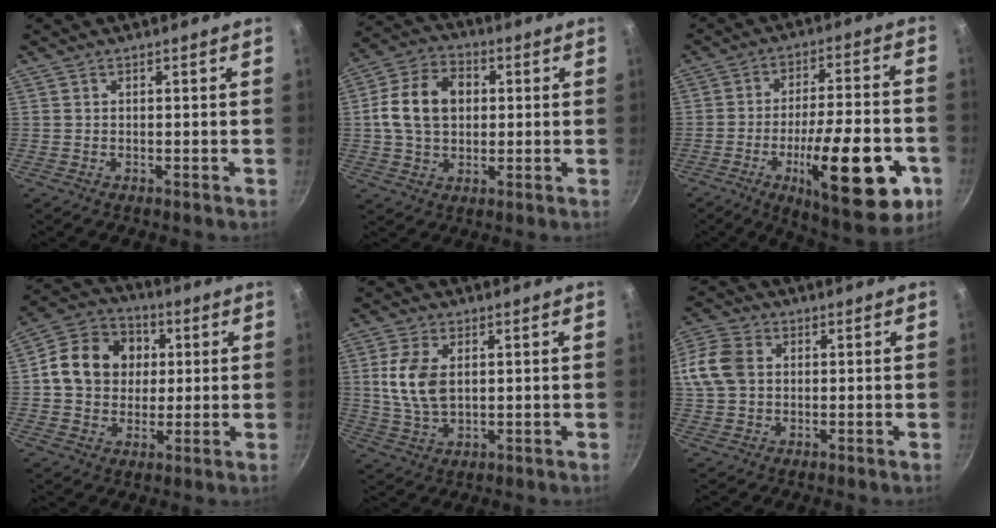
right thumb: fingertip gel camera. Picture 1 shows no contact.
{"total": 12.7, "force": [1.5, 9.4, 8.5], "torque": [-0.136, 0.016, 0.015]}
{"total": 22.8, "force": [-8.2, 7.3, 20.0], "torque": [-0.263, 0.026, -0.113]}
{"total": 14.3, "force": [2.2, 12.1, 7.4], "torque": [-0.105, 0.015, 0.025]}
{"total": 8.9, "force": [1.6, 5.3, 7.0], "torque": [-0.138, -0.011, 0.033]}
{"total": 16.4, "force": [2.5, 13.0, 9.6], "torque": [-0.236, 0.035, 0.038]}